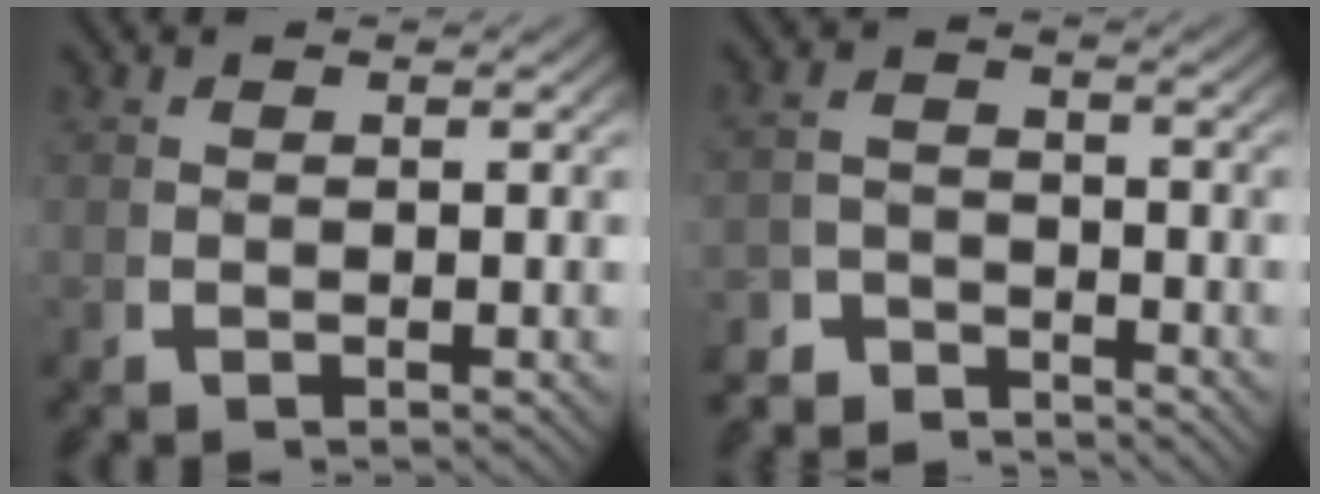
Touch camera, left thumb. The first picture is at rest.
{"total": 3.8, "force": [-3.7, 1.1, 0.2], "torque": [0.009, -0.016, -0.070]}